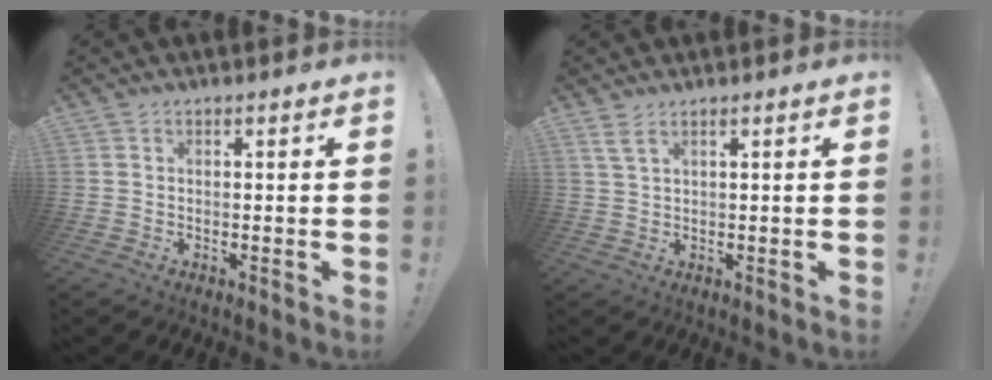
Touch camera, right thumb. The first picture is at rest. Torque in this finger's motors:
{"motor_torque": [-0.23, -0.21, 0.07, -0.11, 0.00]}